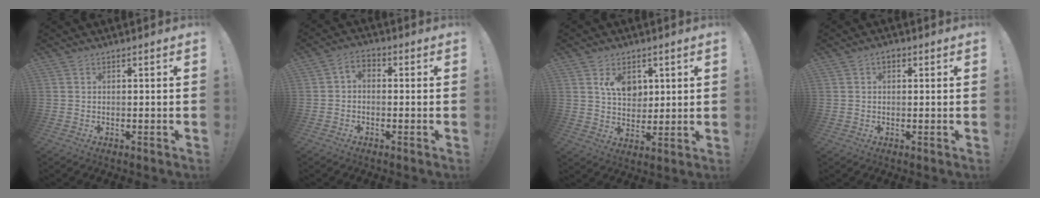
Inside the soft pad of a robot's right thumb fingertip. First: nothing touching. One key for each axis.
{"total": 3.1, "fx": -1.4, "fy": 2.2, "fz": 1.8, "tx": -0.034, "ty": 0.007, "tz": -0.027}
{"total": 8.4, "fx": 3.7, "fy": 6.2, "fz": 4.3, "tx": -0.068, "ty": -0.012, "tz": 0.073}
{"total": 2.5, "fx": 0.7, "fy": 2.0, "fz": 1.3, "tx": -0.016, "ty": 0.000, "tz": 0.012}